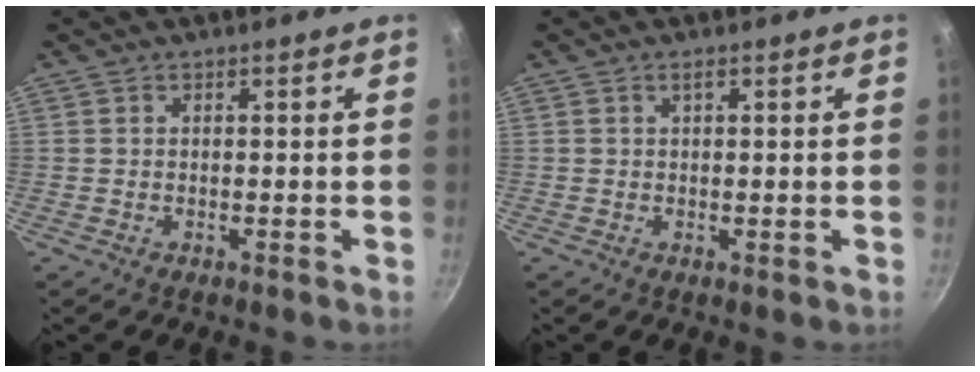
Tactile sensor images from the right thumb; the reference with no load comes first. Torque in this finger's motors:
{"motor_torque": [-0.32, -0.43, 0.25, -0.07, 0.01]}